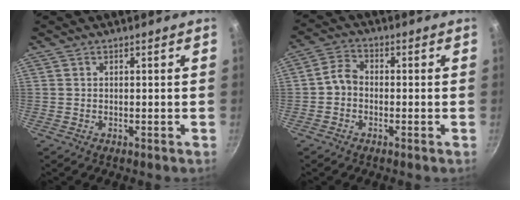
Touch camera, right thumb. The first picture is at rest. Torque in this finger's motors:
{"motor_torque": [-0.41, 0.62, 0.09, -0.08, 0.05]}